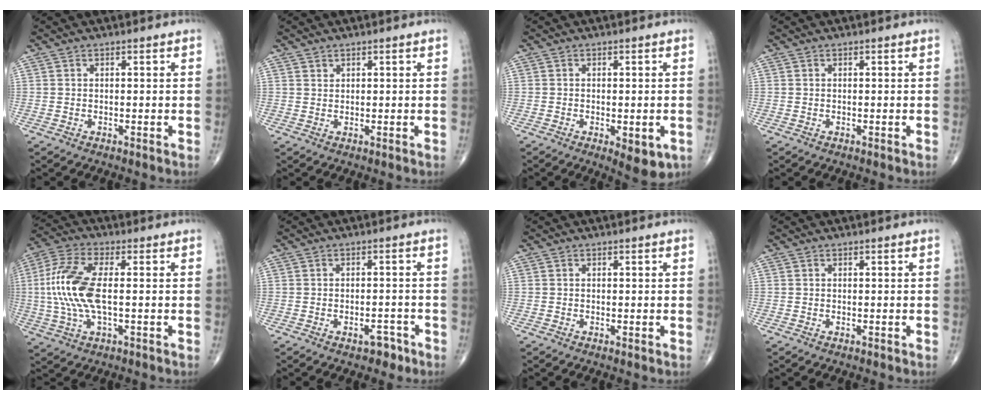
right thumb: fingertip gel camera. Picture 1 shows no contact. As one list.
[{"total": 0.8, "force": [0.6, 0.4, 0.0], "torque": [0.010, -0.004, 0.008]}, {"total": 5.9, "force": [-2.0, 2.5, 5.0], "torque": [-0.058, -0.005, -0.020]}, {"total": 0.0}, {"total": 13.2, "force": [0.0, 5.4, 12.0], "torque": [-0.282, 0.011, -0.002]}, {"total": 3.2, "force": [-2.0, 1.7, 1.9], "torque": [-0.015, 0.017, -0.022]}, {"total": 0.0}, {"total": 0.0}]